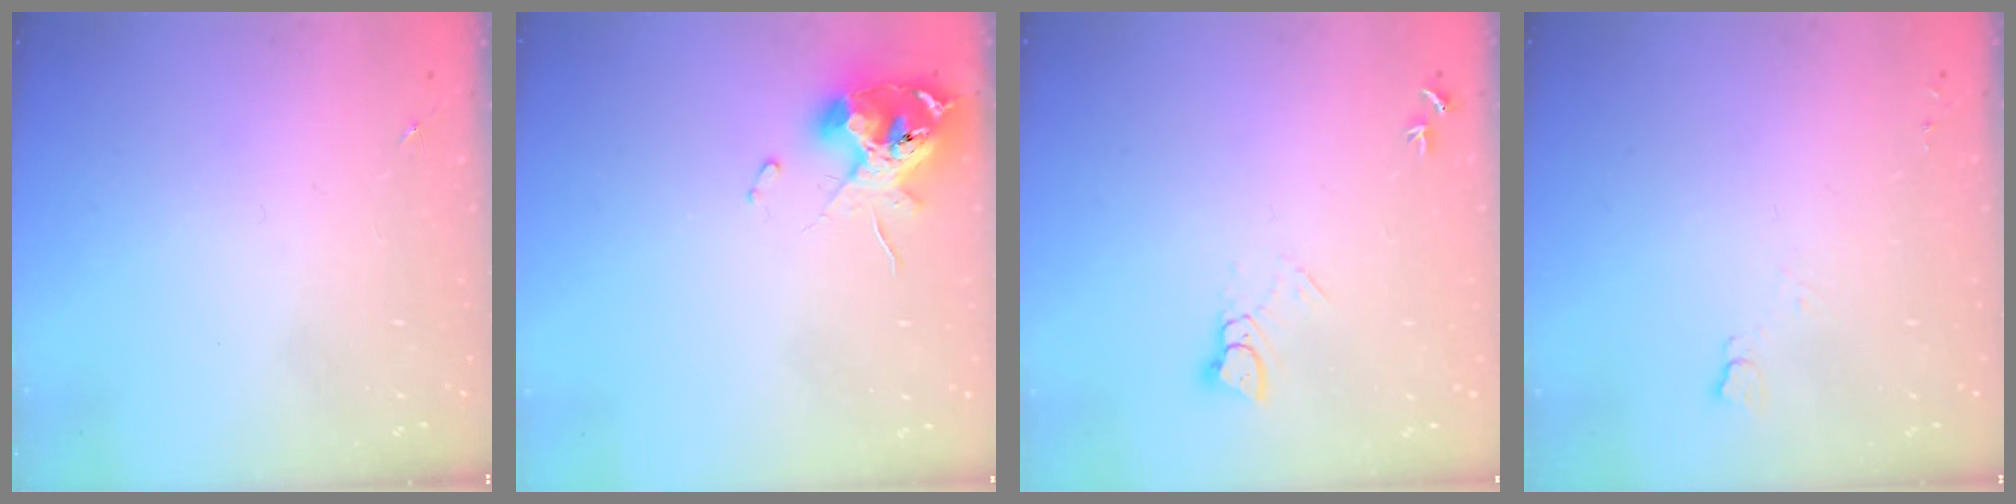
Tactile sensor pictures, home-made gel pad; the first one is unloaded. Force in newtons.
{"total": 11.2, "press": 11.2, "slide": 1.3}
{"total": 4.1, "press": 4.1, "slide": 0.3}
{"total": 4.1, "press": 4.0, "slide": 0.6}